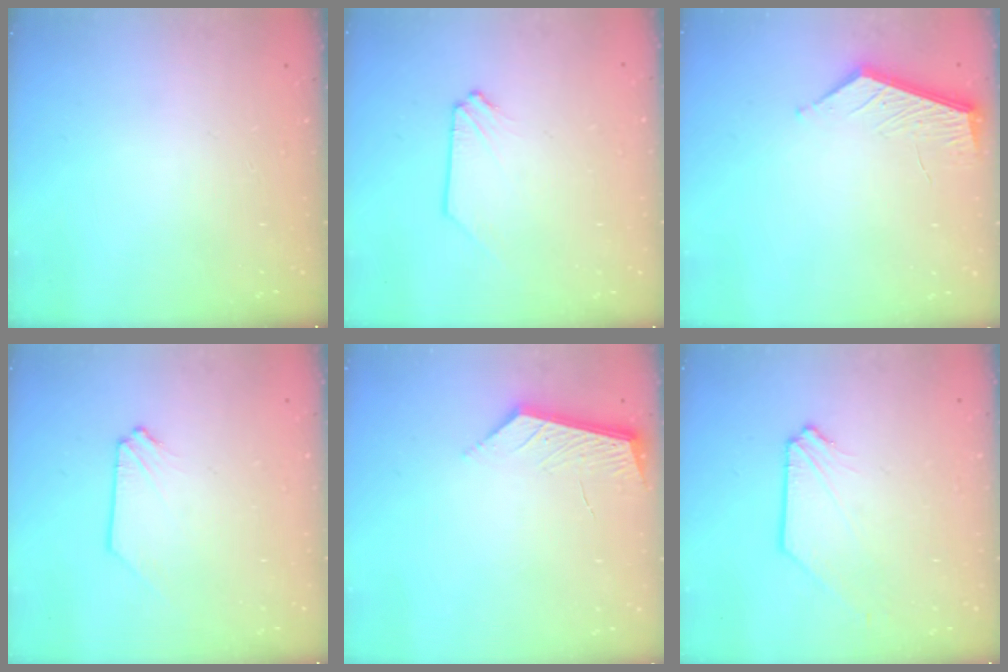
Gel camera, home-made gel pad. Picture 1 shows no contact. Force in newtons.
{"total": 0.0}
{"total": 5.0, "press": 5.0, "slide": 0.3}
{"total": 0.0}
{"total": 4.3, "press": 4.3, "slide": 0.4}
{"total": 1.4, "press": 1.4, "slide": 0.2}